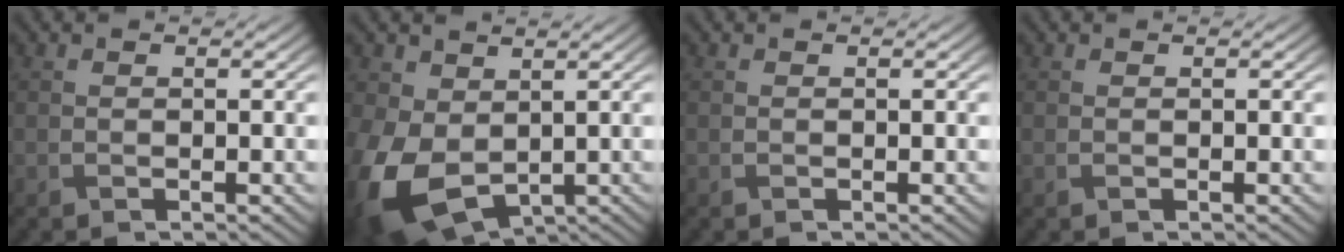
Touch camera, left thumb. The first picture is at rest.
{"total": 11.5, "force": [-0.8, 8.1, 8.1], "torque": [-0.224, -0.037, -0.003]}
{"total": 0.0}
{"total": 0.0}